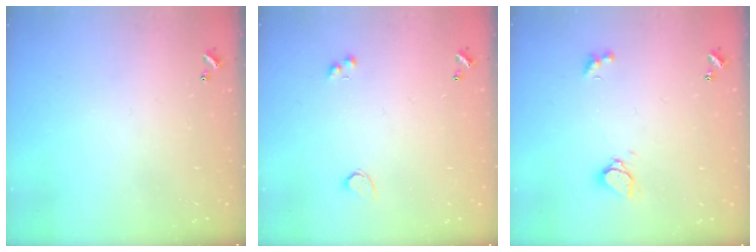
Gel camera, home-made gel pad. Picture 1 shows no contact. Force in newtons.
{"total": 1.9, "press": 1.5, "slide": 1.1}
{"total": 2.1, "press": 2.0, "slide": 0.5}